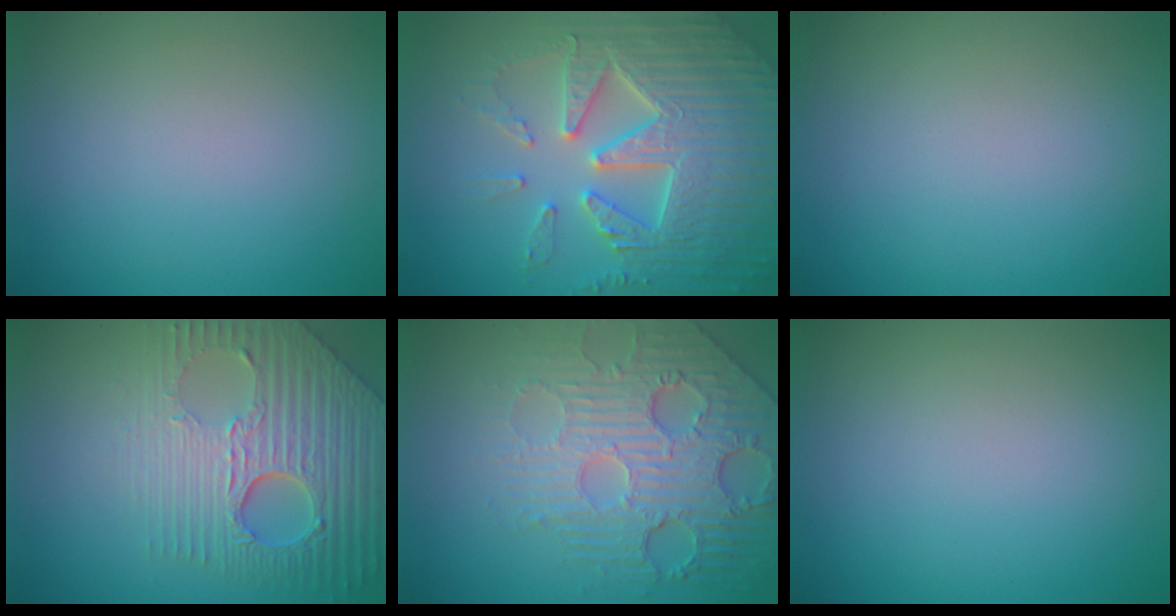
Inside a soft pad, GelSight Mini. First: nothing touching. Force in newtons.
{"total": 7.7, "press": 7.5, "slide": 1.6}
{"total": 0.0}
{"total": 8.7, "press": 6.1, "slide": 6.2}
{"total": 7.1, "press": 5.4, "slide": 4.7}
{"total": 0.0}